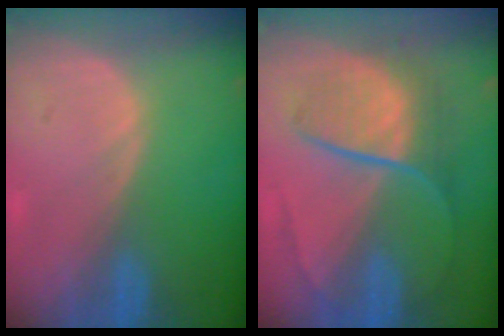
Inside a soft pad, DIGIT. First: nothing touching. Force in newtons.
{"total": 7.8, "press": 7.5, "slide": 2.4}